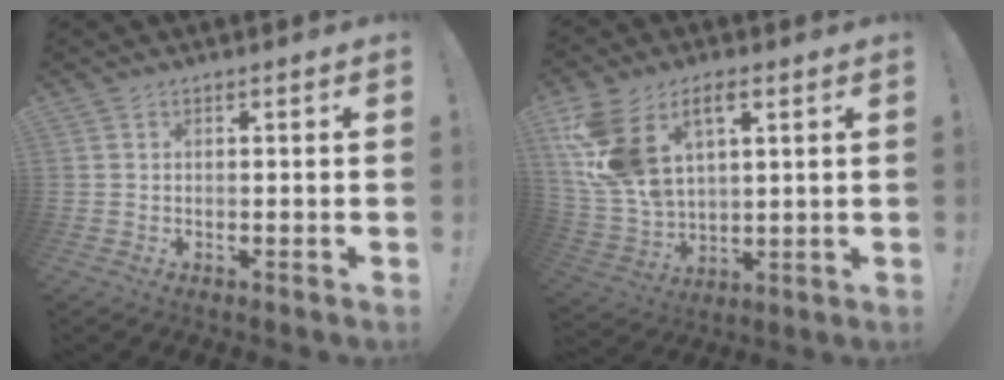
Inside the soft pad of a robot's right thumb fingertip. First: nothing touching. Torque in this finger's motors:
{"motor_torque": [1.23, 3.77, 0.81, -0.16, 0.19]}